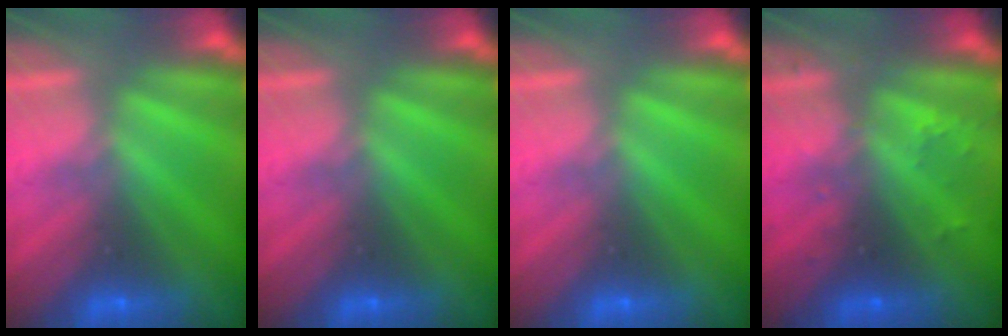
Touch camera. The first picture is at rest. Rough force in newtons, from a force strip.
{"total": 0.0}
{"total": 0.0}
{"total": 2.4}